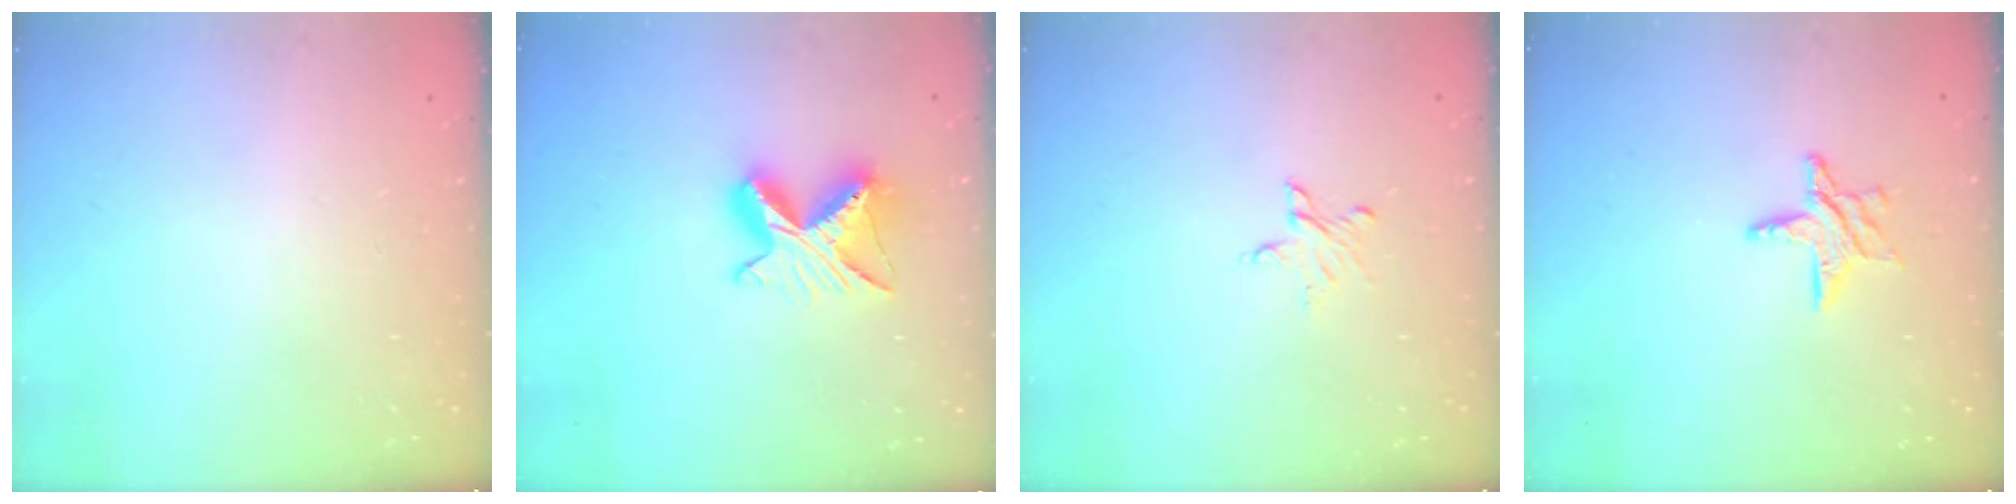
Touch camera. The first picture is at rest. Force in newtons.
{"total": 10.3, "press": 10.3, "slide": 1.1}
{"total": 3.6, "press": 3.6, "slide": 0.3}
{"total": 7.4, "press": 7.4, "slide": 0.4}